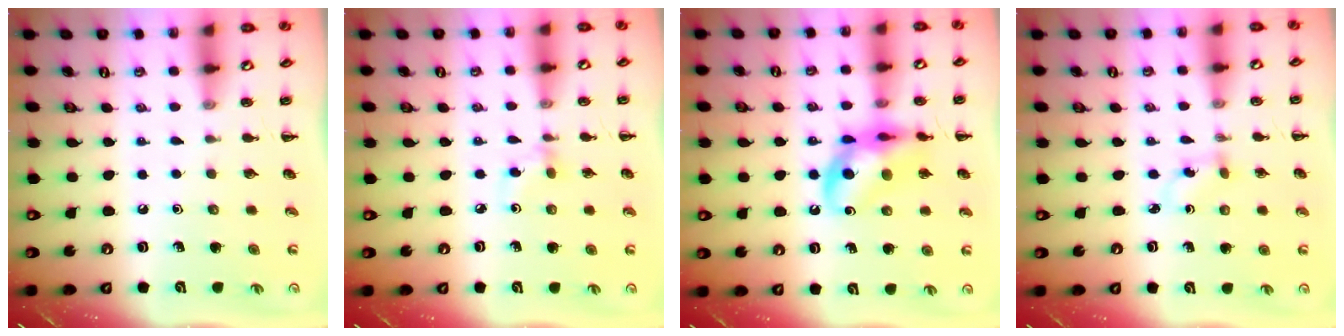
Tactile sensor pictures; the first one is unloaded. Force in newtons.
{"total": 2.8, "press": 2.6, "slide": 1.0}
{"total": 13.2, "press": 12.9, "slide": 2.6}
{"total": 1.8, "press": 1.7, "slide": 0.8}